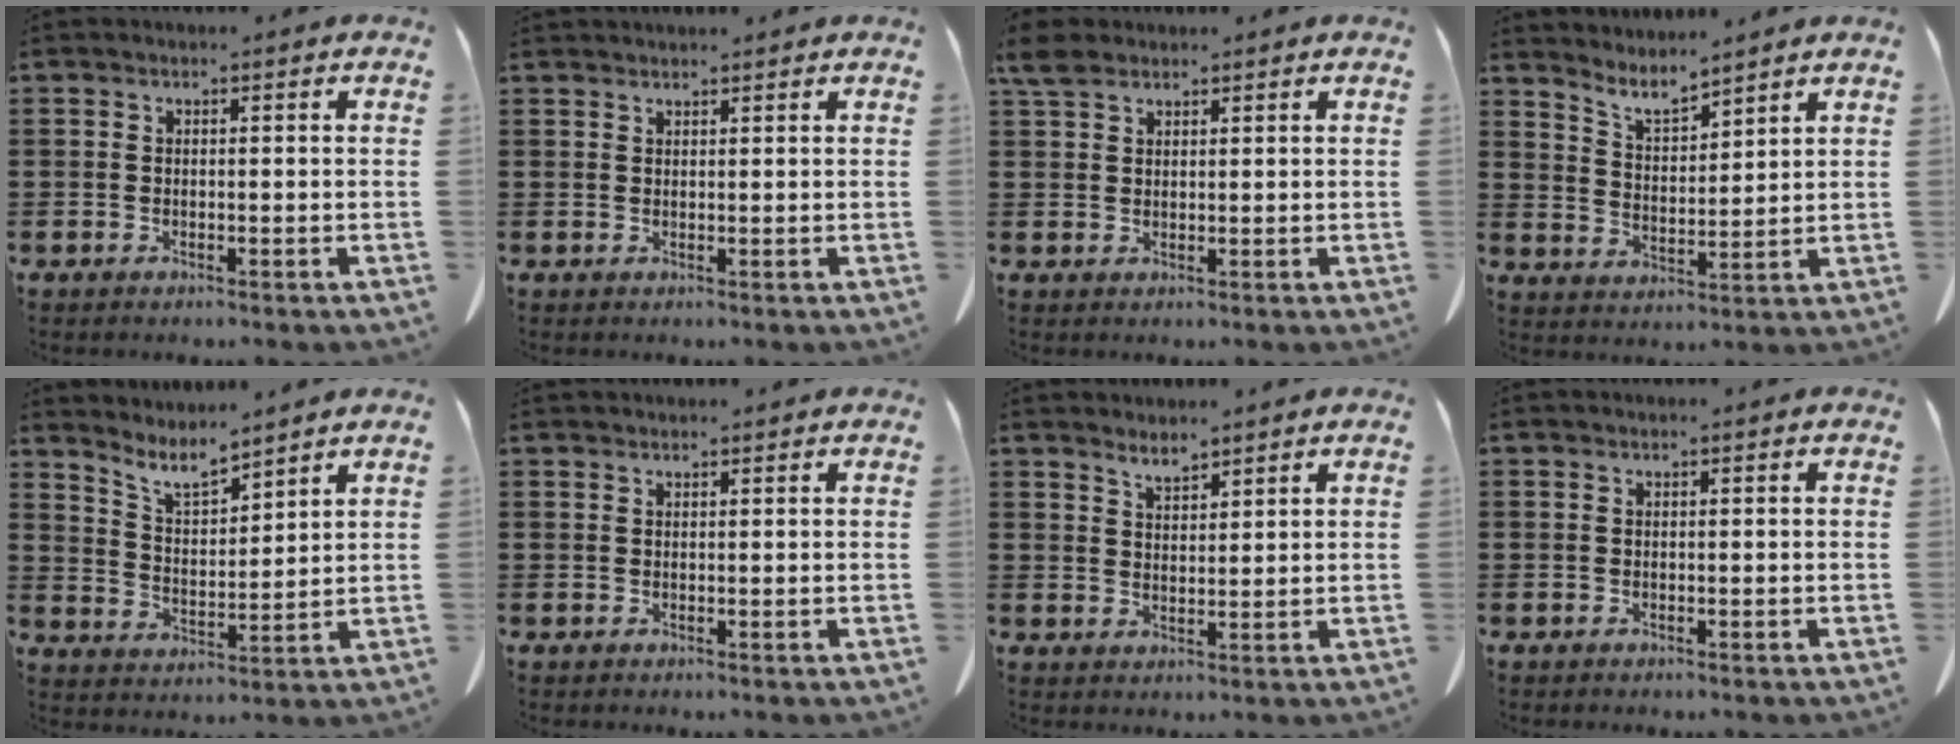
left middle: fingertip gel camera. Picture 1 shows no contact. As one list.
[{"total": 1.3, "force": [1.2, 0.1, 0.1], "torque": [-0.004, 0.000, 0.025]}, {"total": 3.9, "force": [3.0, 1.8, 1.8], "torque": [-0.046, 0.005, 0.057]}, {"total": 4.4, "force": [4.3, 0.1, 0.9], "torque": [-0.034, -0.025, 0.075]}, {"total": 6.2, "force": [5.6, 1.1, 2.4], "torque": [-0.065, -0.026, 0.101]}, {"total": 0.9, "force": [0.9, 0.0, 0.0], "torque": [-0.003, -0.001, 0.018]}, {"total": 2.7, "force": [2.7, 0.2, 0.2], "torque": [-0.010, -0.006, 0.051]}, {"total": 0.0}]